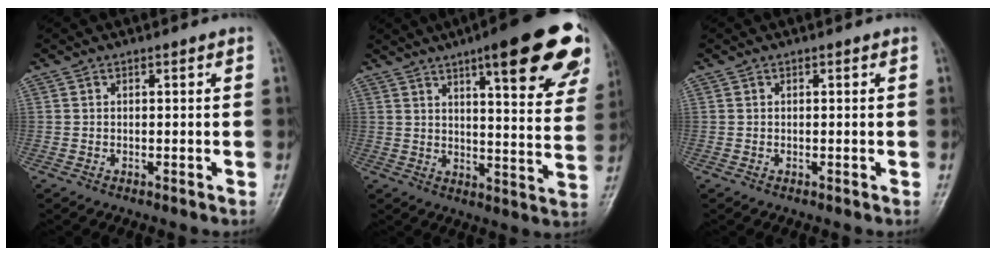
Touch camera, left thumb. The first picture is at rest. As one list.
[{"total": 24.0, "force": [13.6, 6.0, 18.9], "torque": [-0.217, -0.040, 0.169]}, {"total": 0.0}]